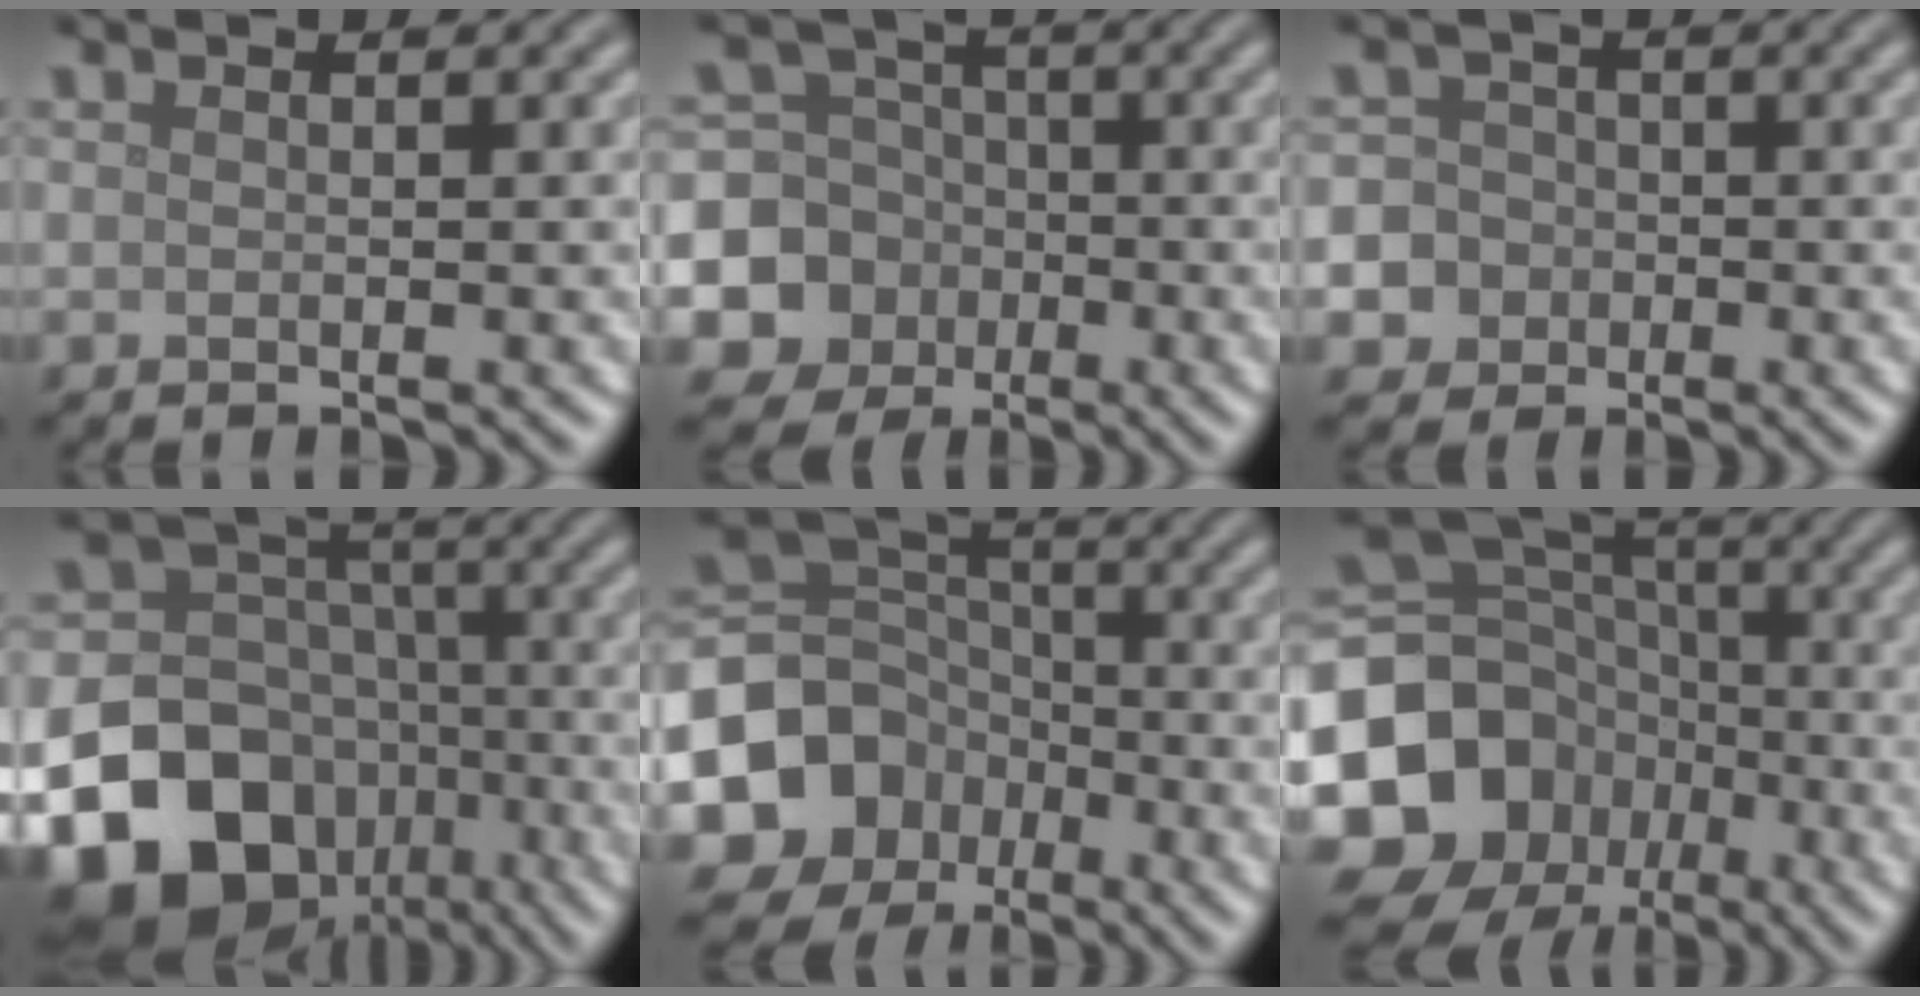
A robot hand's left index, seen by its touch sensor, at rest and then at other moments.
{"total": 10.7, "force": [-3.1, 10.0, 2.2], "torque": [-0.068, -0.018, -0.073]}
{"total": 10.3, "force": [-3.8, 9.3, 2.1], "torque": [-0.060, -0.012, -0.099]}
{"total": 17.3, "force": [-8.4, 13.3, 7.2], "torque": [-0.162, -0.035, -0.156]}
{"total": 10.4, "force": [-4.6, 8.7, 3.5], "torque": [-0.102, -0.006, -0.097]}
{"total": 17.6, "force": [-6.6, 14.9, 6.6], "torque": [-0.153, -0.022, -0.132]}